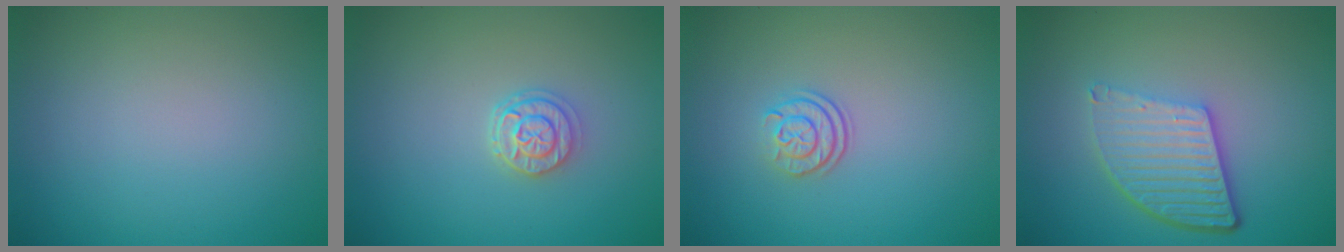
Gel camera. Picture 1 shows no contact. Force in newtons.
{"total": 2.3, "press": 2.0, "slide": 1.1}
{"total": 2.4, "press": 1.8, "slide": 1.5}
{"total": 5.6, "press": 3.9, "slide": 4.0}